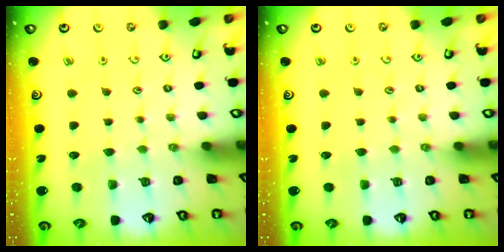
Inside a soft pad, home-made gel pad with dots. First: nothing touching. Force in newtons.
{"total": 0.0}